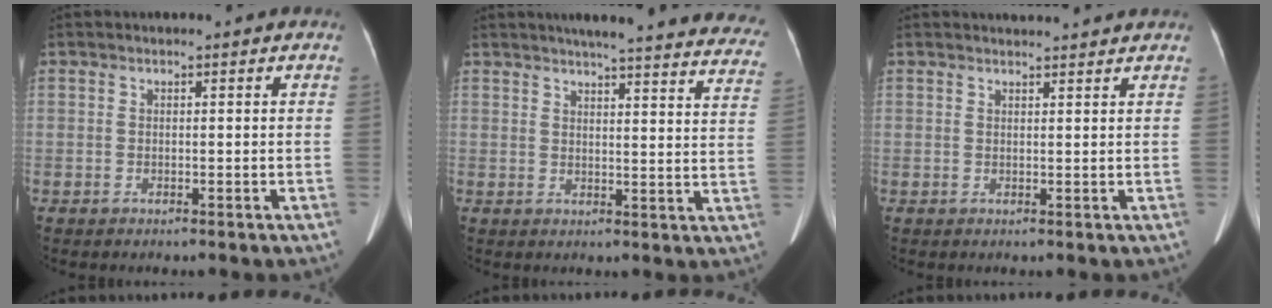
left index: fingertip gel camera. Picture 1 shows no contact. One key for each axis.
{"total": 27.3, "fx": 24.8, "fy": 2.7, "fz": 11.2, "tx": -0.146, "ty": -0.068, "tz": 0.272}
{"total": 4.4, "fx": 4.3, "fy": 0.1, "fz": 1.0, "tx": -0.016, "ty": 0.018, "tz": 0.049}